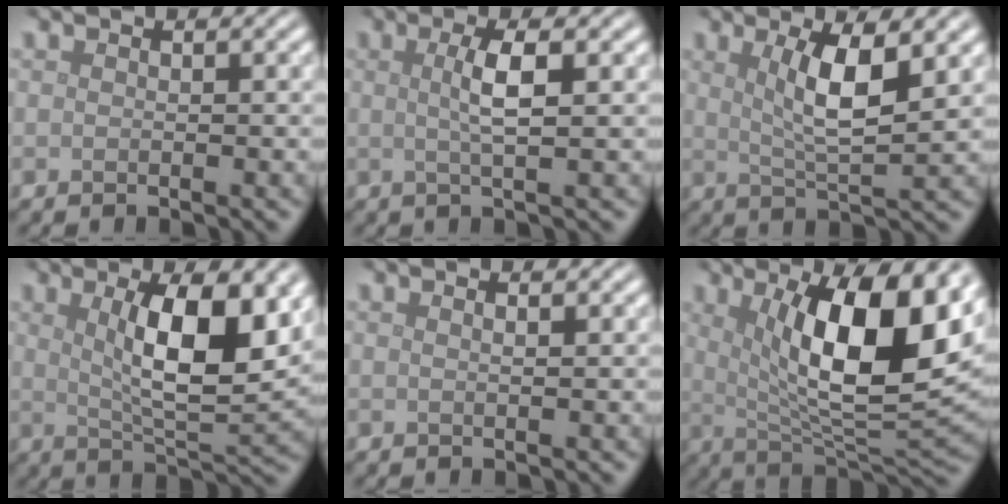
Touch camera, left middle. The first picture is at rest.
{"total": 3.0, "force": [0.6, 0.6, 2.9], "torque": [-0.049, 0.005, 0.005]}
{"total": 5.0, "force": [1.6, 1.1, 4.6], "torque": [-0.084, -0.004, 0.031]}
{"total": 8.9, "force": [2.2, 2.6, 8.2], "torque": [-0.127, -0.008, 0.042]}
{"total": 0.8, "force": [0.4, 0.3, 0.6], "torque": [-0.004, 0.001, 0.000]}
{"total": 12.4, "force": [3.2, 3.9, 11.4], "torque": [-0.163, -0.004, 0.052]}